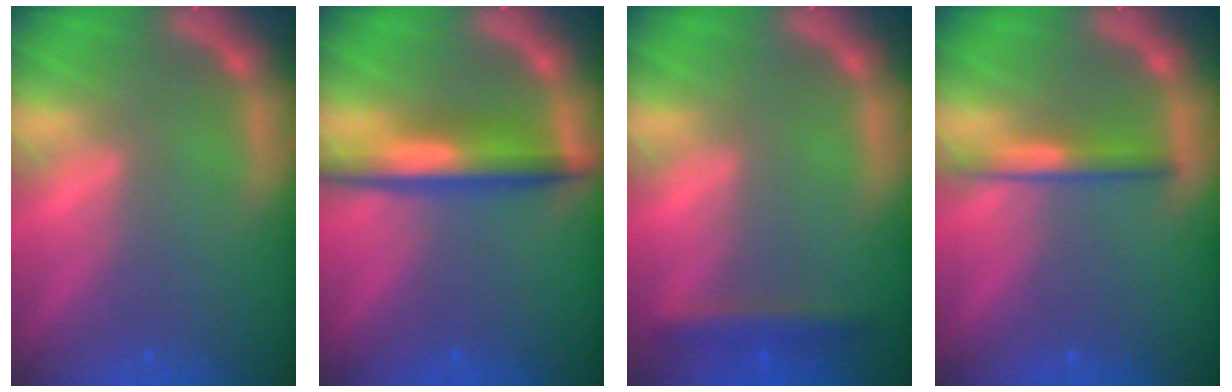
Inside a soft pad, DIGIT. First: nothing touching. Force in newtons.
{"total": 5.0}
{"total": 2.4}
{"total": 2.5}